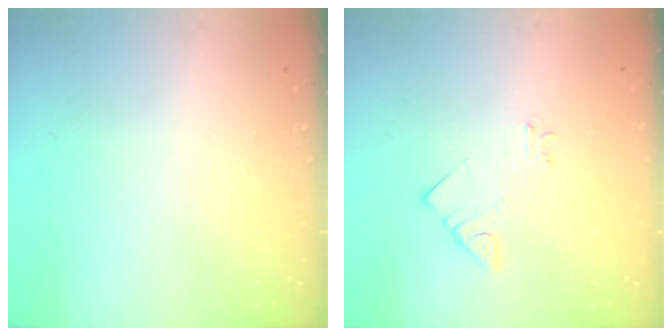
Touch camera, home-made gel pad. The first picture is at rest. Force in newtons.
{"total": 3.2, "press": 3.2, "slide": 0.1}